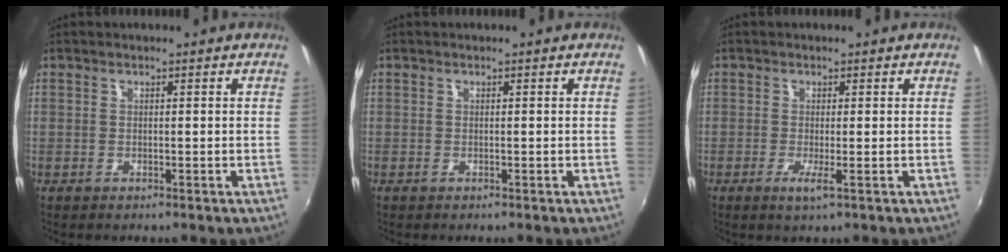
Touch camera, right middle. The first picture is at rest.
{"total": 0.0}
{"total": 2.1, "force": [-0.8, -0.2, 1.9], "torque": [-0.042, -0.008, -0.015]}